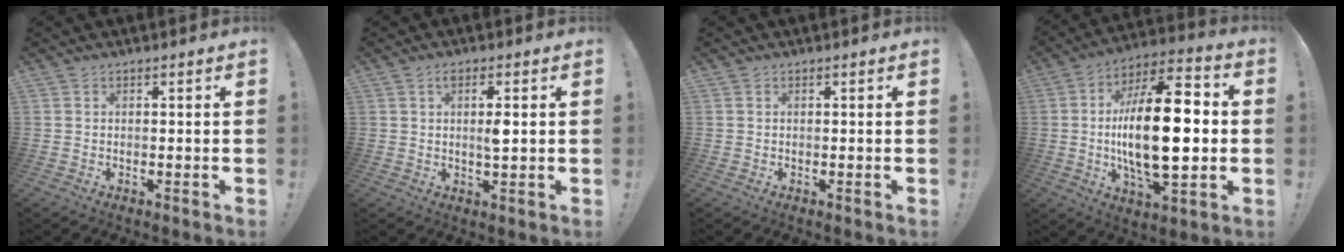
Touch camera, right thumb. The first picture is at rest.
{"total": 3.0, "force": [0.9, 0.8, 2.7], "torque": [-0.042, -0.004, 0.011]}
{"total": 0.0}
{"total": 25.1, "force": [-0.8, 10.2, 22.9], "torque": [-0.401, -0.004, -0.018]}